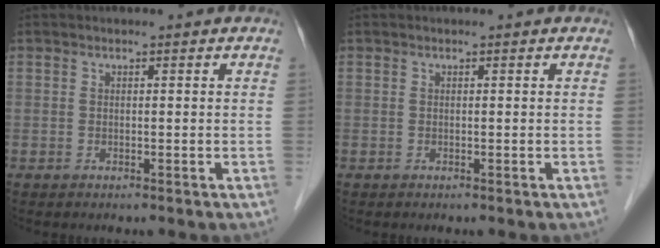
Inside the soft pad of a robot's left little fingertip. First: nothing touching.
{"total": 0.0}